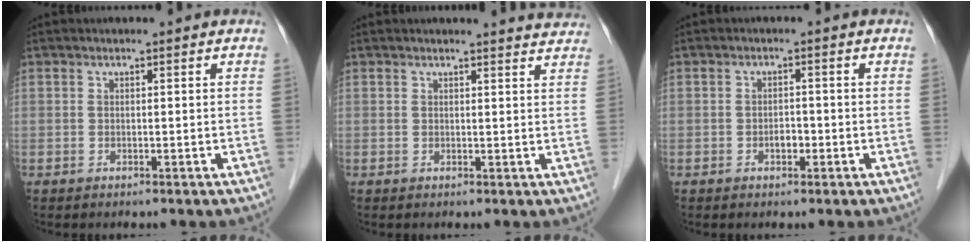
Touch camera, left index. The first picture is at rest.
{"total": 5.1, "force": [5.1, 0.3, 0.6], "torque": [-0.007, -0.012, 0.035]}
{"total": 1.6, "force": [-0.7, 0.9, 1.1], "torque": [-0.018, 0.004, -0.011]}